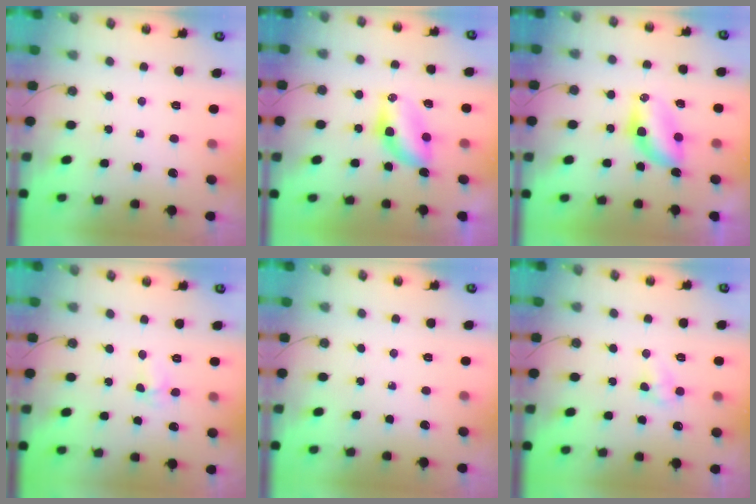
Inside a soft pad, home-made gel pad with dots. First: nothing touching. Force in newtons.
{"total": 6.4, "press": 6.4, "slide": 0.3}
{"total": 6.4, "press": 6.4, "slide": 0.3}
{"total": 4.6, "press": 3.4, "slide": 3.1}
{"total": 0.0}
{"total": 4.3, "press": 4.3, "slide": 0.6}